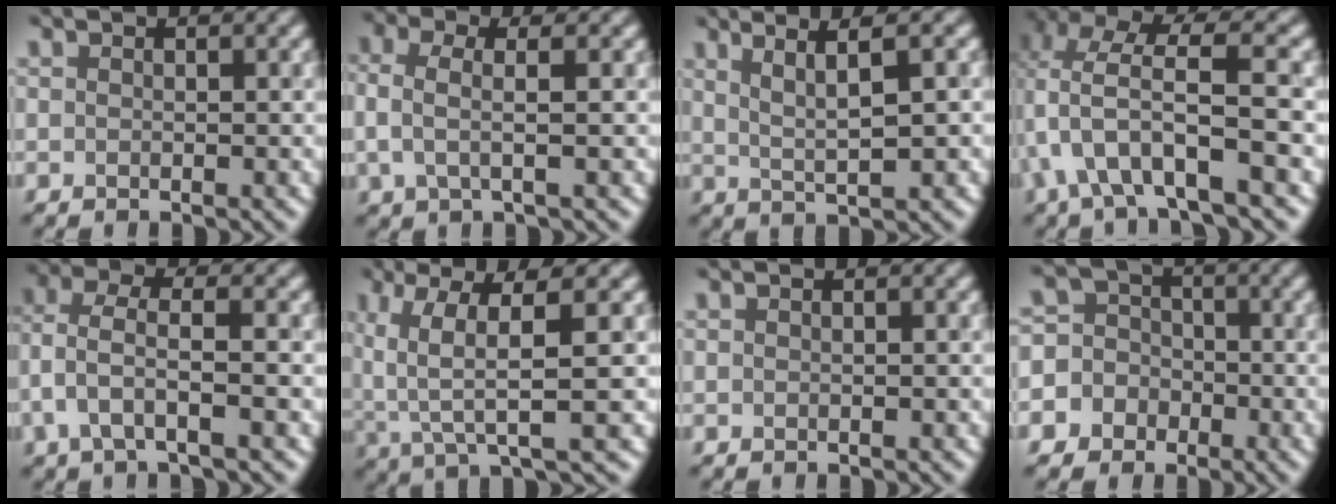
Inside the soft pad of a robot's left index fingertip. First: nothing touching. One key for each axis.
{"total": 2.6, "fx": 0.1, "fy": 1.0, "fz": 2.4, "tx": -0.056, "ty": 0.008, "tz": 0.002}
{"total": 3.8, "fx": 1.5, "fy": 0.6, "fz": 3.5, "tx": -0.060, "ty": 0.003, "tz": 0.033}
{"total": 6.6, "fx": -0.4, "fy": 2.0, "fz": 6.3, "tx": -0.124, "ty": 0.012, "tz": -0.012}
{"total": 3.4, "fx": -0.2, "fy": 1.5, "fz": 3.0, "tx": -0.075, "ty": 0.012, "tz": -0.007}
{"total": 5.6, "fx": 1.1, "fy": 1.3, "fz": 5.3, "tx": -0.112, "ty": -0.002, "tz": 0.023}
{"total": 0.0}
{"total": 7.2, "fx": -2.6, "fy": 6.6, "fz": 0.7, "tx": -0.015, "ty": 0.016, "tz": -0.075}